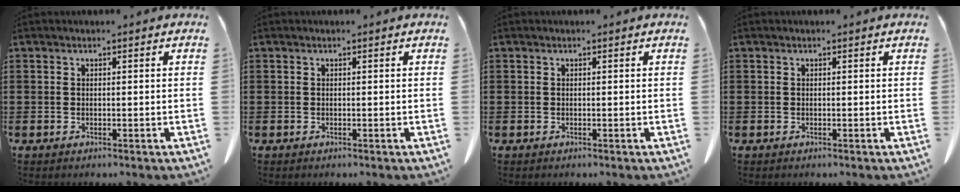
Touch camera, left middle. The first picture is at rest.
{"total": 0.0}
{"total": 0.0}
{"total": 0.0}